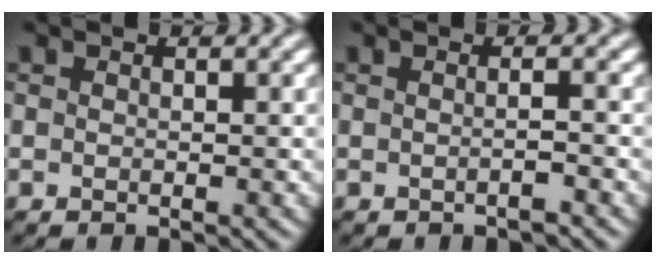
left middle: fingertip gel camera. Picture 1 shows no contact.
{"total": 1.6, "force": [-0.3, 0.4, 1.5], "torque": [-0.016, 0.001, -0.012]}